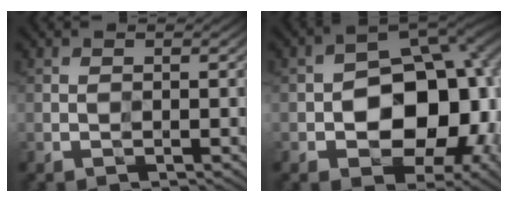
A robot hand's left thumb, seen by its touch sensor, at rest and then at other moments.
{"total": 13.1, "force": [-1.6, 9.3, 9.0], "torque": [-0.102, 0.002, -0.021]}